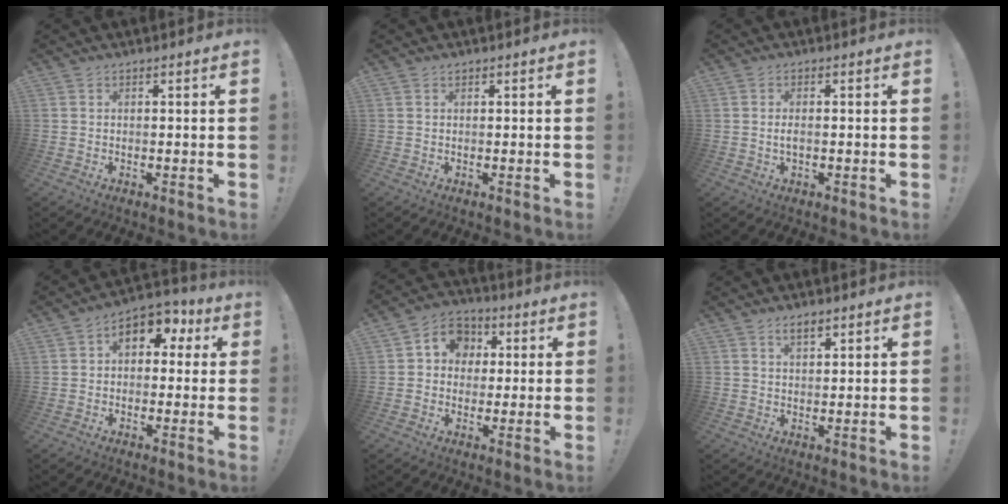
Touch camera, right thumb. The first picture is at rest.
{"total": 0.0}
{"total": 2.1, "force": [-0.5, 0.8, 1.8], "torque": [-0.039, 0.007, -0.008]}
{"total": 8.6, "force": [2.5, 6.0, 5.6], "torque": [-0.075, -0.001, 0.049]}
{"total": 8.3, "force": [1.3, 7.6, 3.1], "torque": [-0.046, 0.002, 0.032]}
{"total": 3.3, "force": [2.1, 1.3, 2.2], "torque": [-0.032, -0.008, 0.035]}